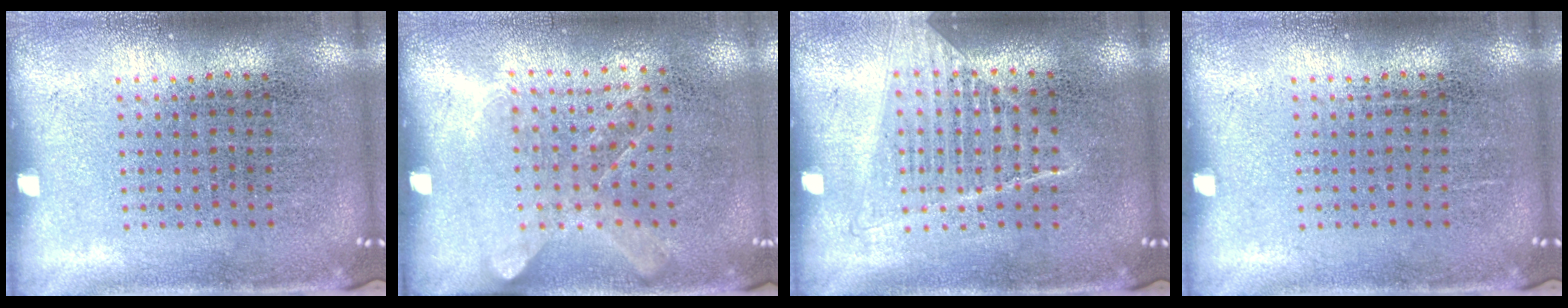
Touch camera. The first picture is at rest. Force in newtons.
{"total": 1.2, "press": 1.0, "slide": 0.7}
{"total": 1.1, "press": 1.0, "slide": 0.3}
{"total": 0.0}